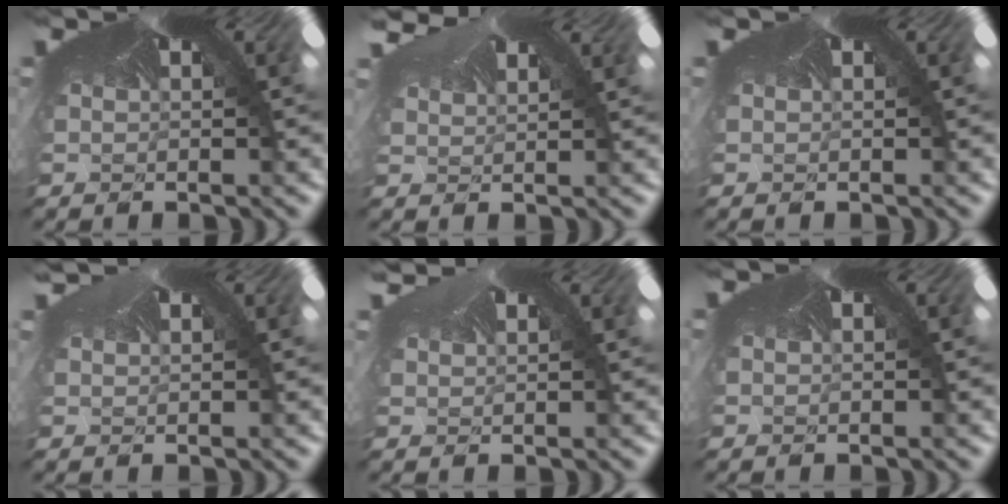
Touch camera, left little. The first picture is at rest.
{"total": 1.5, "force": [1.3, 0.3, -0.6], "torque": [-0.018, 0.001, 0.020]}
{"total": 0.0}
{"total": 1.0, "force": [0.2, -0.4, -0.9], "torque": [0.006, -0.002, 0.003]}
{"total": 1.1, "force": [0.5, -0.1, -1.0], "torque": [0.001, -0.002, 0.008]}
{"total": 0.0}